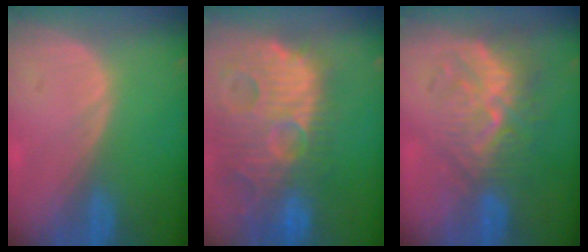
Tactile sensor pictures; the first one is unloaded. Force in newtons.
{"total": 14.7, "press": 12.6, "slide": 7.6}
{"total": 10.0, "press": 8.7, "slide": 5.1}